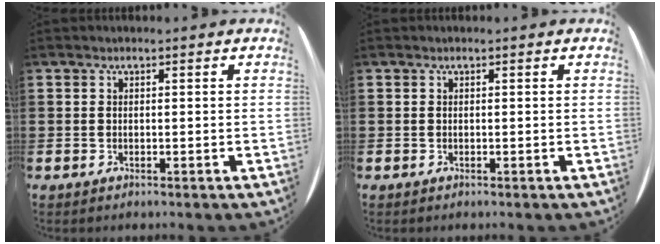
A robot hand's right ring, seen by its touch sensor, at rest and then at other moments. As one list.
[{"total": 0.0}]